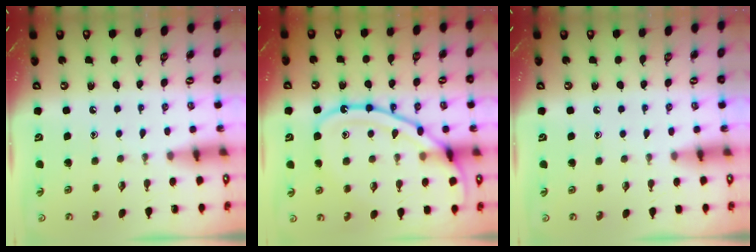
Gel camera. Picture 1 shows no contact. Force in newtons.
{"total": 19.0, "press": 18.9, "slide": 1.7}
{"total": 2.7, "press": 2.6, "slide": 0.4}